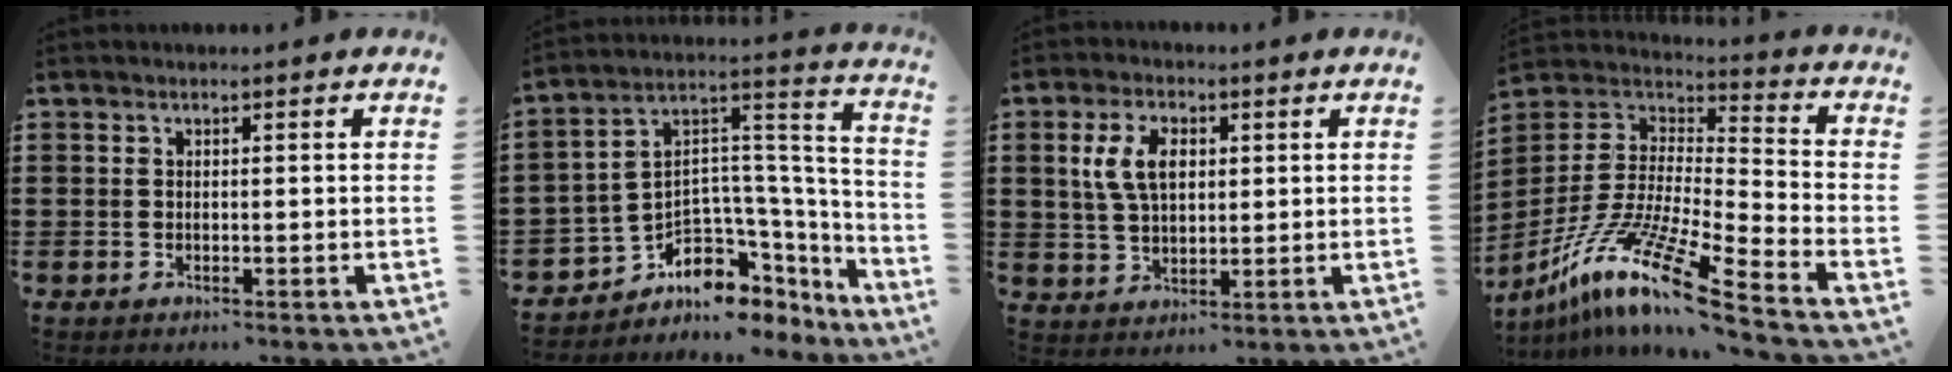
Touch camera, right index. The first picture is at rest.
{"total": 5.9, "force": [-1.5, 5.3, 2.3], "torque": [-0.068, -0.027, -0.019]}
{"total": 6.5, "force": [1.6, 3.9, 4.9], "torque": [-0.116, 0.012, 0.024]}
{"total": 14.0, "force": [-10.3, 0.8, 9.5], "torque": [-0.198, 0.002, -0.201]}